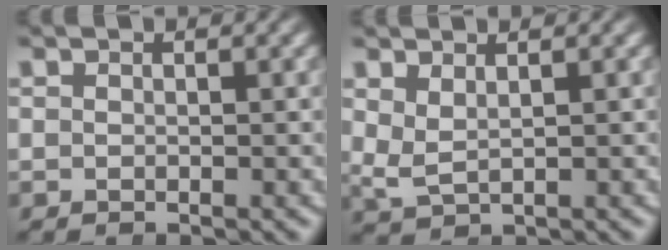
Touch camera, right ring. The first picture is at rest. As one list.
[{"total": 2.2, "force": [1.1, 1.5, 1.1], "torque": [-0.046, -0.018, 0.033]}]